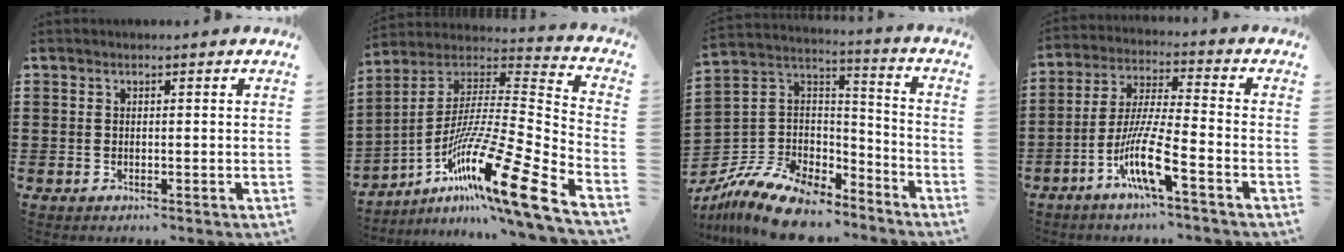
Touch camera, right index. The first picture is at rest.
{"total": 16.8, "force": [-9.6, 1.5, 13.7], "torque": [-0.249, -0.004, -0.176]}
{"total": 12.0, "force": [-9.9, 5.0, 4.5], "torque": [-0.112, 0.023, -0.193]}
{"total": 10.0, "force": [-5.4, 1.0, 8.3], "torque": [-0.192, -0.017, -0.110]}